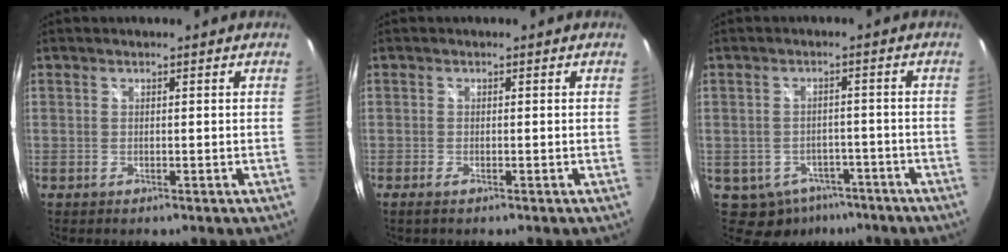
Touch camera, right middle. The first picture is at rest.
{"total": 1.1, "force": [-0.8, 0.2, 0.8], "torque": [-0.017, -0.004, -0.015]}
{"total": 7.2, "force": [-4.4, 5.2, 2.4], "torque": [-0.052, 0.006, -0.047]}